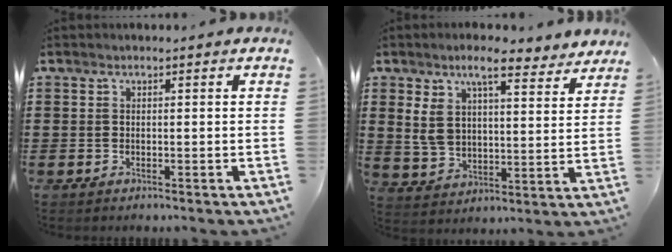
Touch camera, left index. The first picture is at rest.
{"total": 9.5, "force": [7.0, 2.8, 5.7], "torque": [-0.122, -0.018, 0.125]}